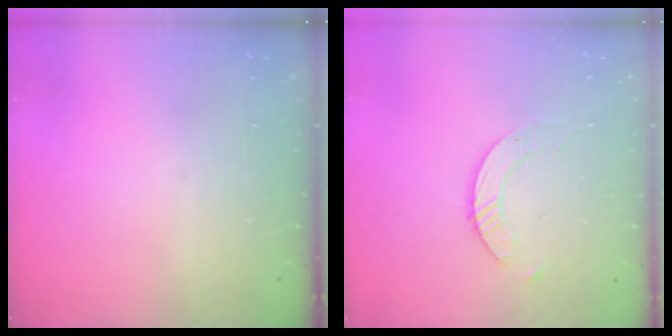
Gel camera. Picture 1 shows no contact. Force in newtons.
{"total": 1.7, "press": 1.7, "slide": 0.2}